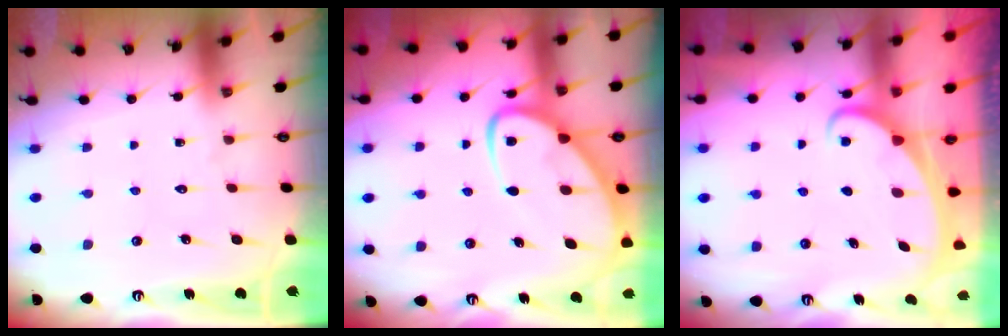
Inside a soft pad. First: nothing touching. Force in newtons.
{"total": 10.0, "press": 10.0, "slide": 0.8}
{"total": 2.2, "press": 2.2, "slide": 0.3}